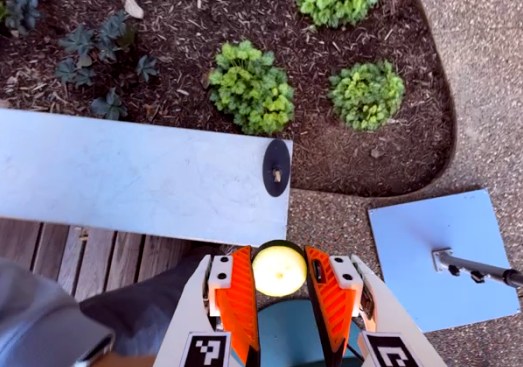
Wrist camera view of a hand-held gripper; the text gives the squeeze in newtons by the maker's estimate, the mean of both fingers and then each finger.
{"total": 10.1, "left": 11.3, "right": 9.0}